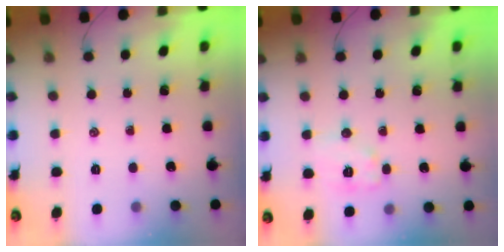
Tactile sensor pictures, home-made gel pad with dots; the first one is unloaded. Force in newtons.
{"total": 8.7, "press": 8.6, "slide": 0.3}